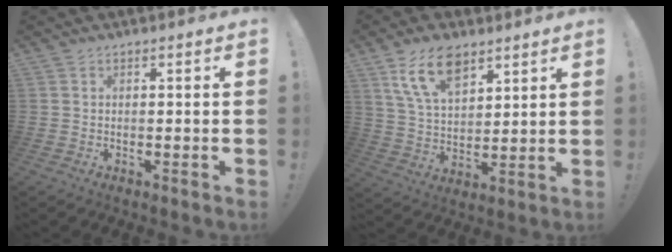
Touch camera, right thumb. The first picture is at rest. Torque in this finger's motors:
{"motor_torque": [1.47, 1.44, 0.79, 0.09, 0.05]}